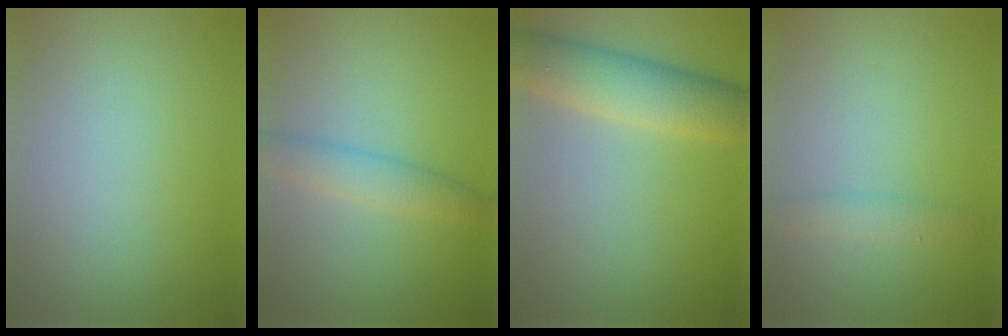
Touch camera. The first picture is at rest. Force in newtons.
{"total": 2.6, "press": 2.6, "slide": 0.0}
{"total": 5.8, "press": 5.8, "slide": 0.1}
{"total": 1.5, "press": 1.5, "slide": 0.1}